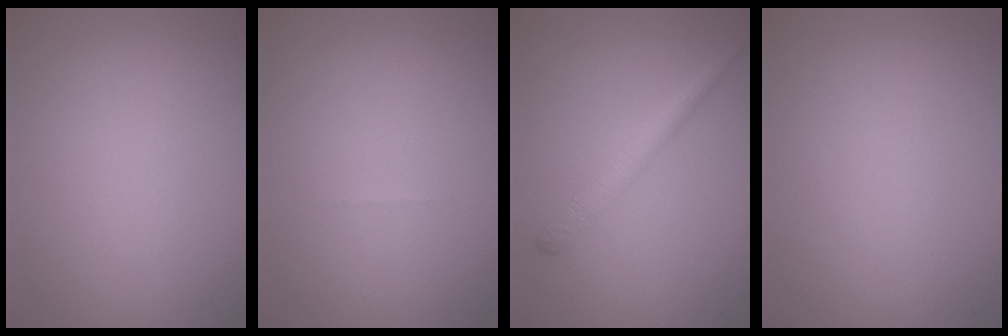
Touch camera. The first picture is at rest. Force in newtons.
{"total": 0.0}
{"total": 2.2, "press": 2.2, "slide": 0.0}
{"total": 0.0}